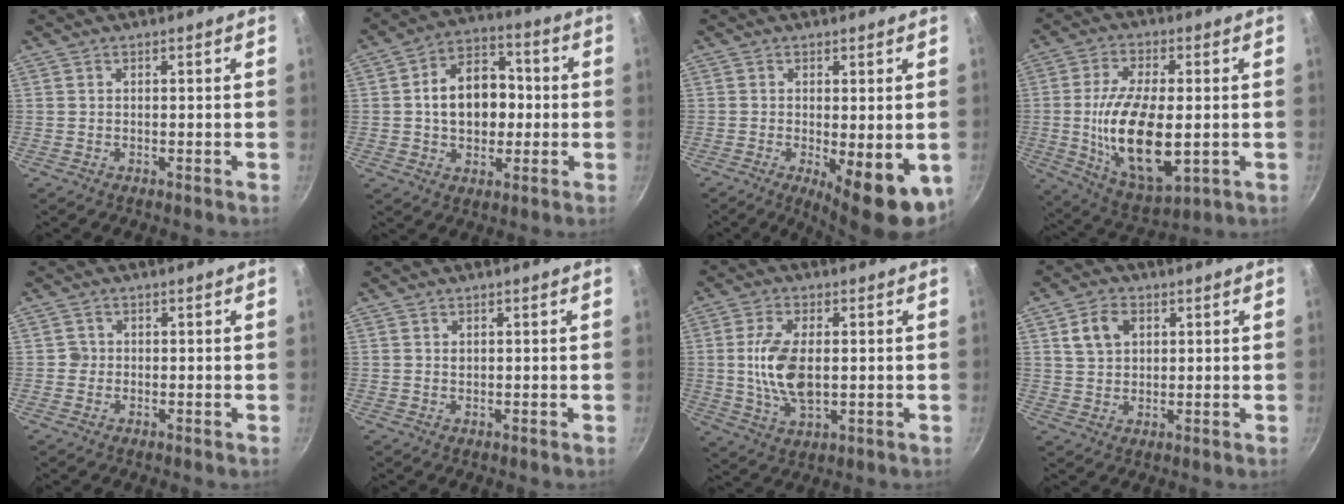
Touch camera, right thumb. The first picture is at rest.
{"total": 13.3, "force": [0.2, 9.2, 9.6], "torque": [-0.119, 0.025, 0.000]}
{"total": 11.8, "force": [-4.1, 3.9, 10.3], "torque": [-0.125, -0.019, -0.046]}
{"total": 18.3, "force": [-1.6, 8.5, 16.1], "torque": [-0.282, -0.017, -0.009]}
{"total": 1.5, "force": [-0.1, 1.5, 0.3], "torque": [0.006, 0.006, -0.005]}
{"total": 0.8, "force": [0.3, 0.5, 0.4], "torque": [-0.005, -0.002, 0.006]}
{"total": 10.9, "force": [0.3, 5.5, 9.4], "torque": [-0.188, -0.007, 0.012]}
{"total": 6.1, "force": [2.2, 4.4, 3.7], "torque": [-0.051, -0.002, 0.041]}